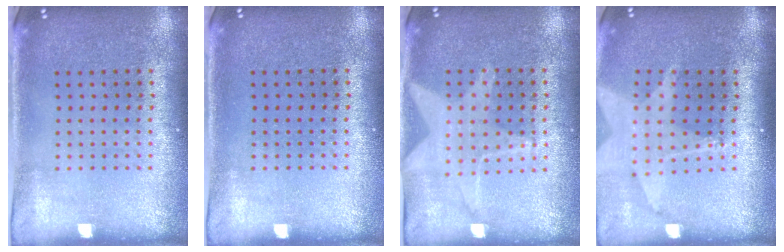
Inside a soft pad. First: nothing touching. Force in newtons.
{"total": 0.0}
{"total": 1.0, "press": 1.0, "slide": 0.1}
{"total": 1.8, "press": 1.5, "slide": 1.0}